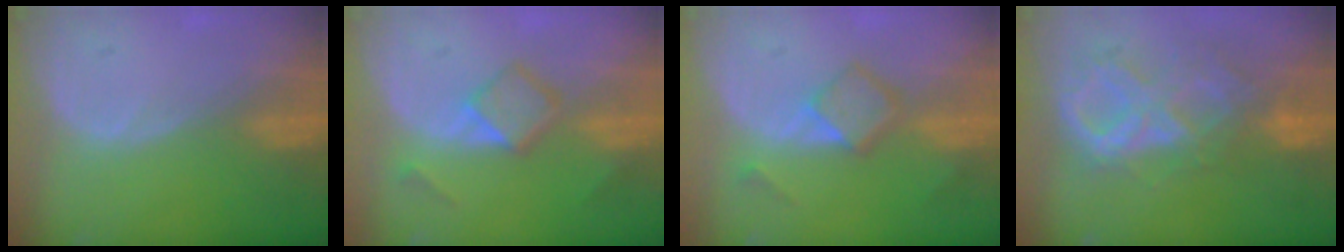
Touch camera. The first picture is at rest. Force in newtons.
{"total": 5.1, "press": 4.7, "slide": 1.9}
{"total": 5.4, "press": 4.7, "slide": 2.7}
{"total": 10.2, "press": 8.7, "slide": 5.3}